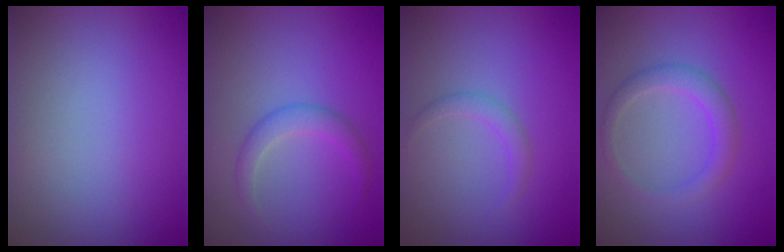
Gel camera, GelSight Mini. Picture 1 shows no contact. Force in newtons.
{"total": 2.0, "press": 2.0, "slide": 0.0}
{"total": 1.1, "press": 1.1, "slide": 0.1}
{"total": 2.4, "press": 2.4, "slide": 0.1}